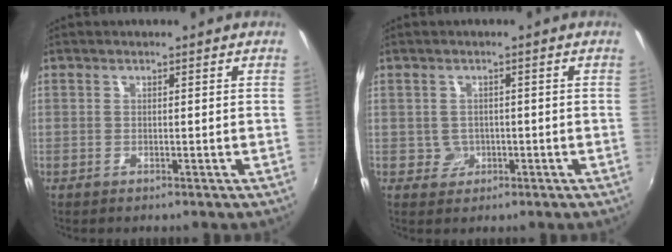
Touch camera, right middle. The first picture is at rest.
{"total": 2.5, "force": [-0.6, 2.5, 0.2], "torque": [-0.003, 0.002, -0.004]}